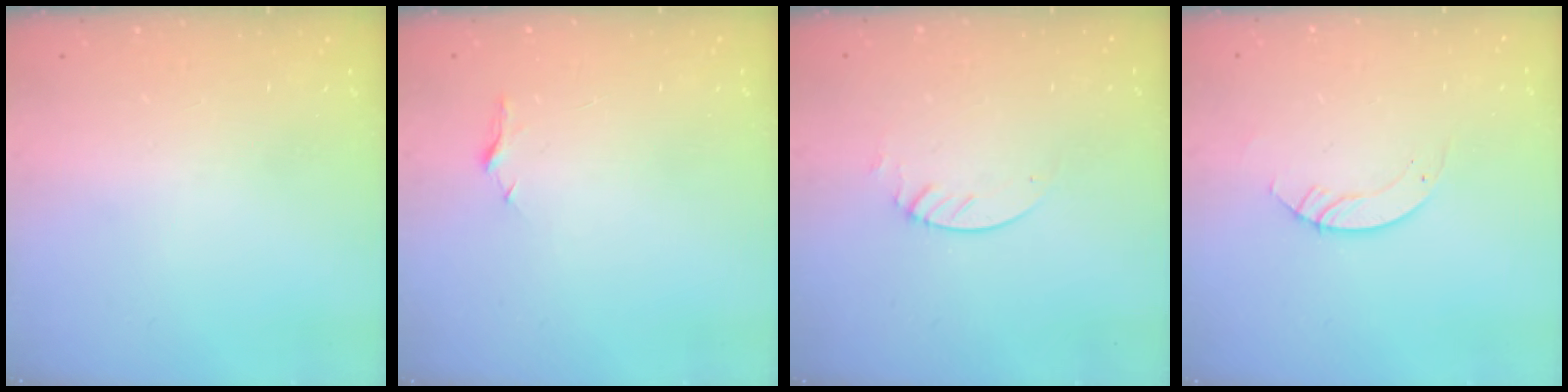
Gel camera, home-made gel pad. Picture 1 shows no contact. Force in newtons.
{"total": 5.0, "press": 5.0, "slide": 0.6}
{"total": 2.3, "press": 2.3, "slide": 0.2}
{"total": 3.5, "press": 3.5, "slide": 0.1}